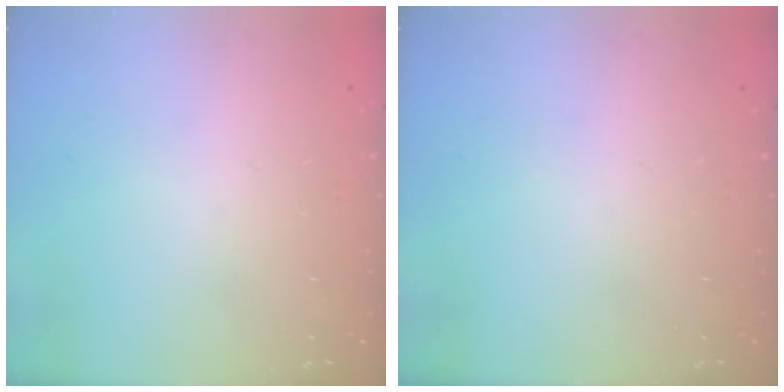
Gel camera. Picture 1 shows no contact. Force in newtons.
{"total": 0.0}